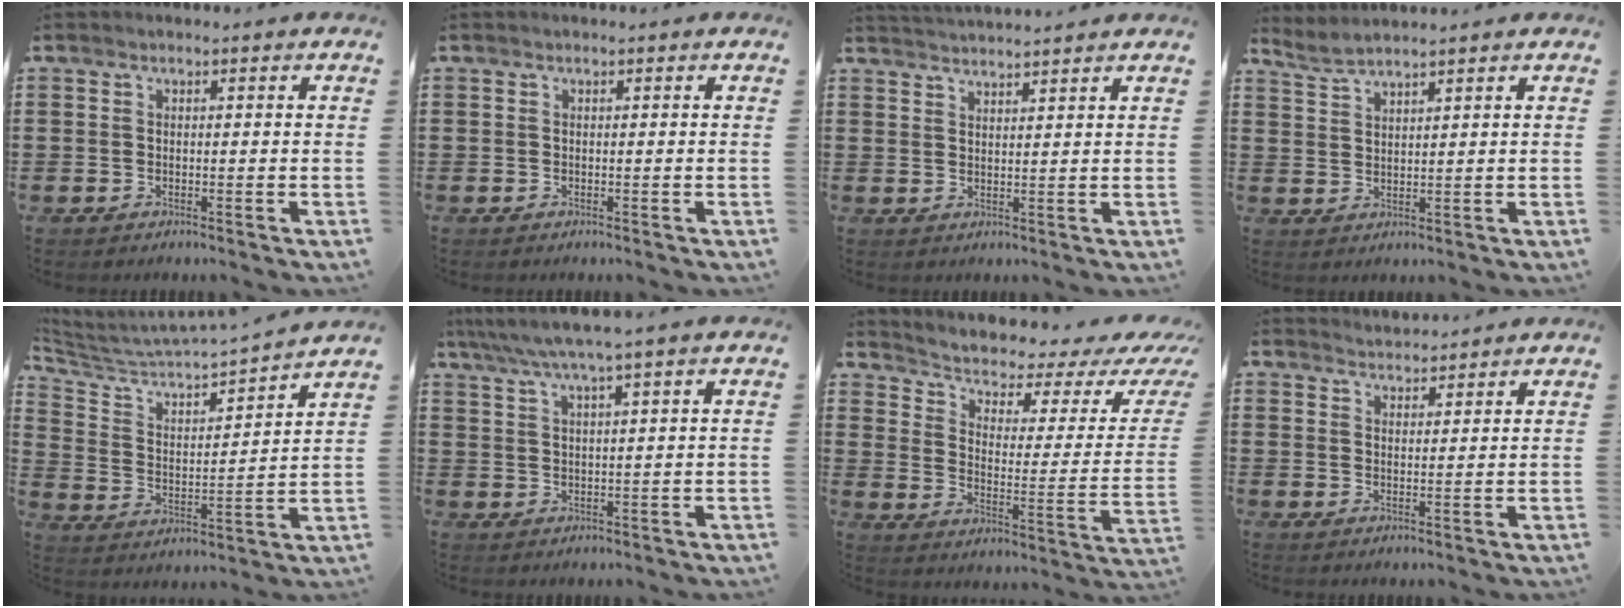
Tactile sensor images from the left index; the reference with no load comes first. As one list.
[{"total": 0.0}, {"total": 2.3, "force": [2.3, -0.4, -0.1], "torque": [-0.005, -0.009, 0.044]}, {"total": 2.4, "force": [2.4, -0.2, 0.4], "torque": [-0.016, -0.005, 0.047]}, {"total": 4.2, "force": [3.8, 0.4, 1.6], "torque": [-0.056, -0.040, 0.053]}, {"total": 3.9, "force": [2.7, -0.4, 2.8], "torque": [-0.061, -0.009, 0.046]}, {"total": 2.9, "force": [1.9, 1.3, 1.8], "torque": [-0.051, -0.020, 0.024]}, {"total": 2.6, "force": [2.6, 0.0, -0.2], "torque": [-0.003, -0.006, 0.049]}]